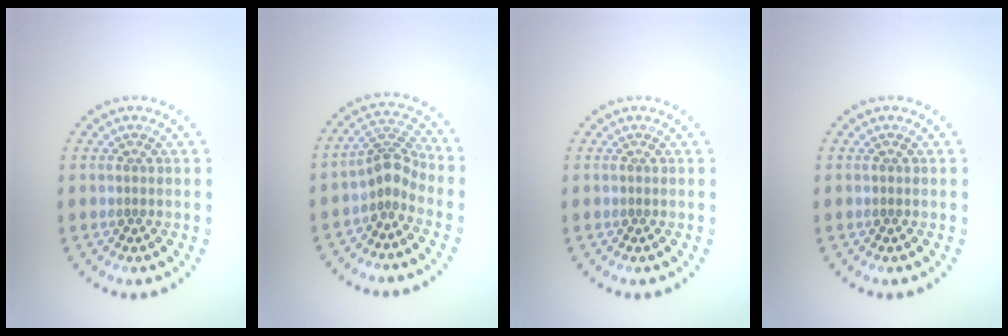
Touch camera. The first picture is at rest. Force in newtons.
{"total": 2.8, "press": 2.0, "slide": 2.0}
{"total": 0.0}
{"total": 0.0}